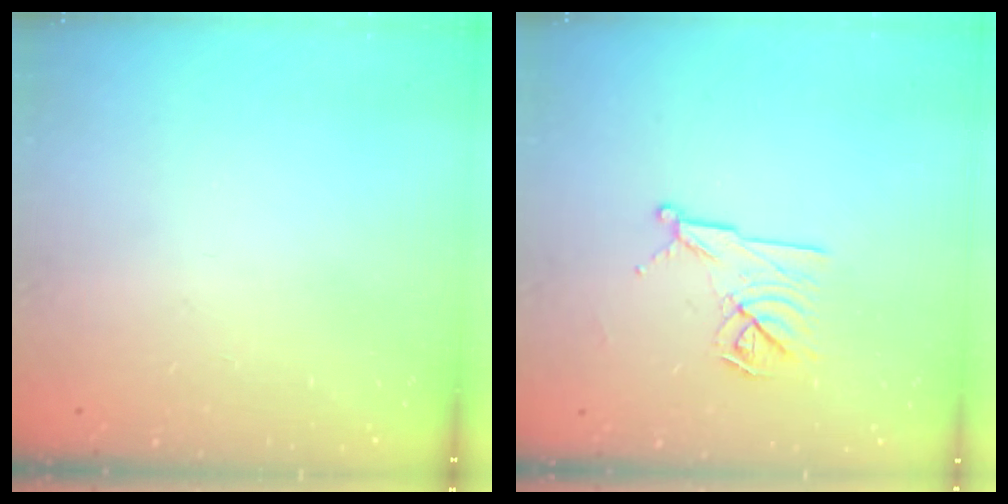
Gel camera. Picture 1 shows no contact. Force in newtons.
{"total": 11.3, "press": 11.3, "slide": 0.4}